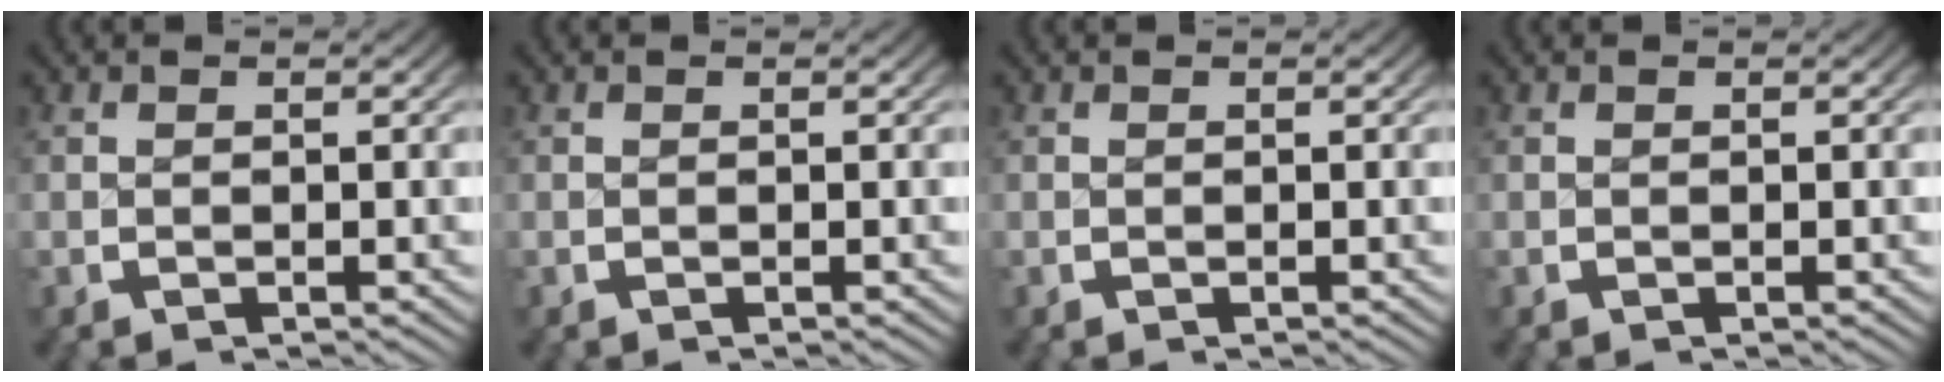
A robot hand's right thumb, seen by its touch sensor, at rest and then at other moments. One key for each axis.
{"total": 0.0}
{"total": 0.0}
{"total": 0.0}